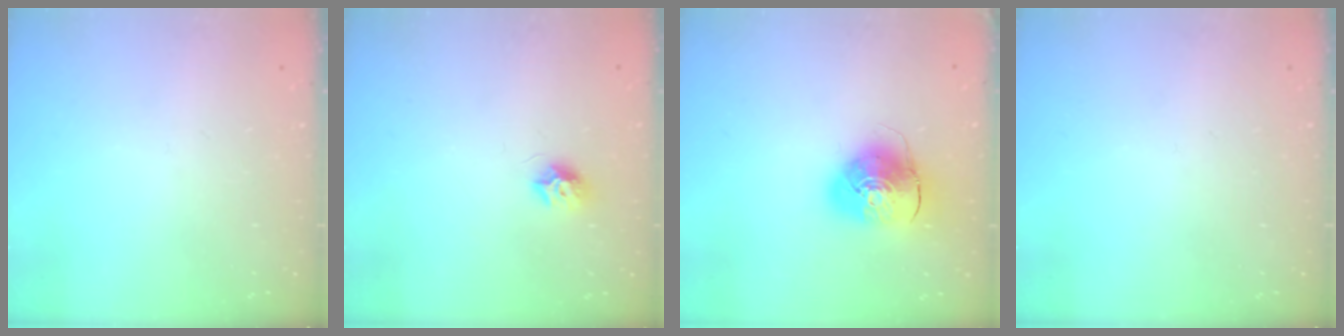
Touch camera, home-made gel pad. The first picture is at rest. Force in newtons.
{"total": 7.6, "press": 7.6, "slide": 0.2}
{"total": 10.0, "press": 9.8, "slide": 1.6}
{"total": 0.0}